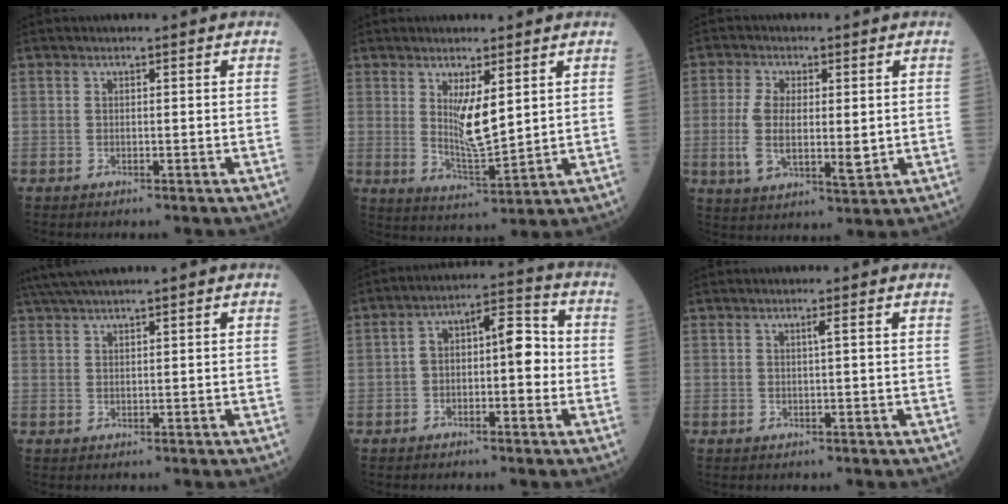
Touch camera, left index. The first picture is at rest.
{"total": 6.3, "force": [2.0, 1.1, 5.8], "torque": [-0.114, -0.018, 0.046]}
{"total": 8.8, "force": [-0.1, 3.7, 8.0], "torque": [-0.169, -0.009, 0.001]}
{"total": 4.9, "force": [4.2, -0.8, 2.5], "torque": [-0.046, 0.028, 0.082]}
{"total": 8.4, "force": [-1.0, 3.2, 7.7], "torque": [-0.125, 0.039, -0.019]}
{"total": 0.8, "force": [0.2, -0.3, 0.7], "torque": [-0.019, -0.006, 0.007]}